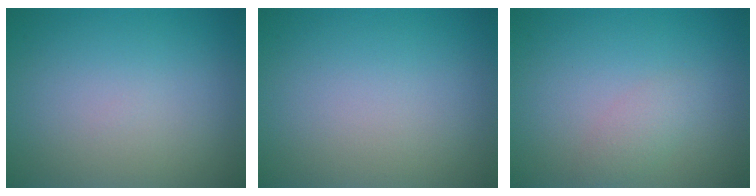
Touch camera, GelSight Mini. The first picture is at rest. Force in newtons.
{"total": 0.0}
{"total": 1.5, "press": 1.5, "slide": 0.1}